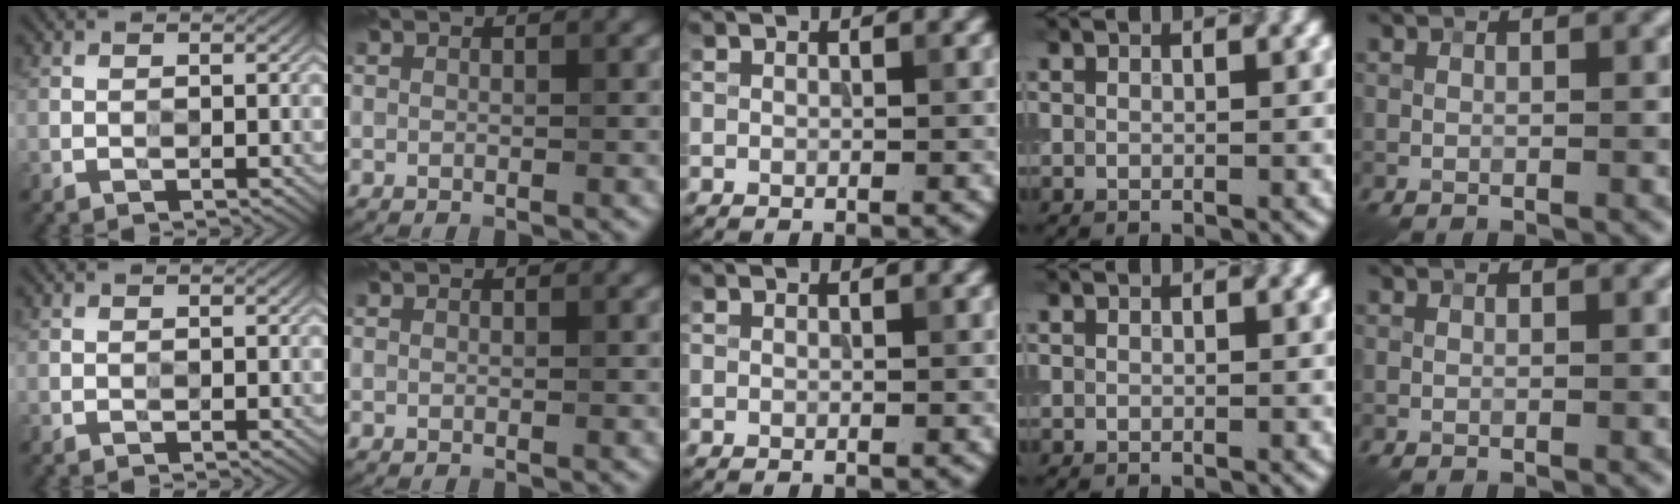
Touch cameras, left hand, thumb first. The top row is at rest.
{}